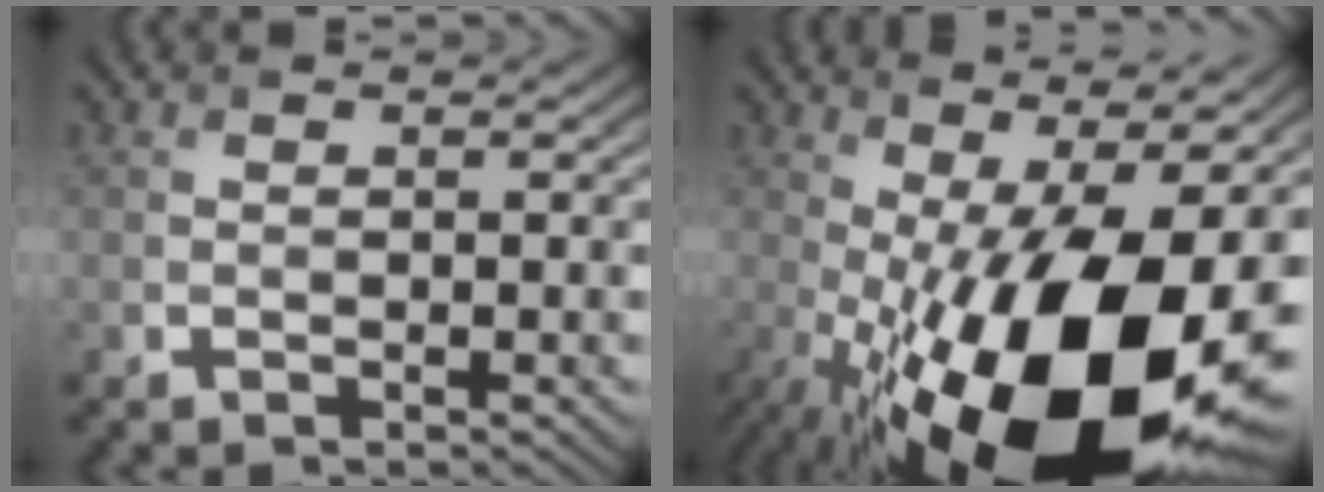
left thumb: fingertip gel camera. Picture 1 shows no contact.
{"total": 21.7, "force": [-4.8, 8.4, 19.4], "torque": [-0.307, -0.008, -0.075]}